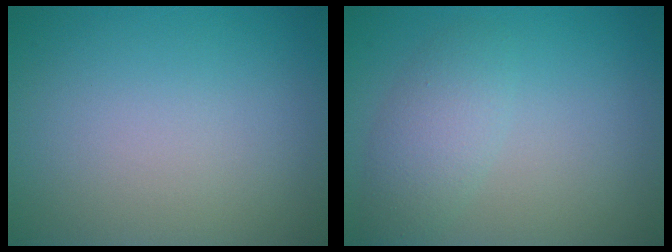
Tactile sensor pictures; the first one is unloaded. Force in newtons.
{"total": 2.9, "press": 2.9, "slide": 0.2}